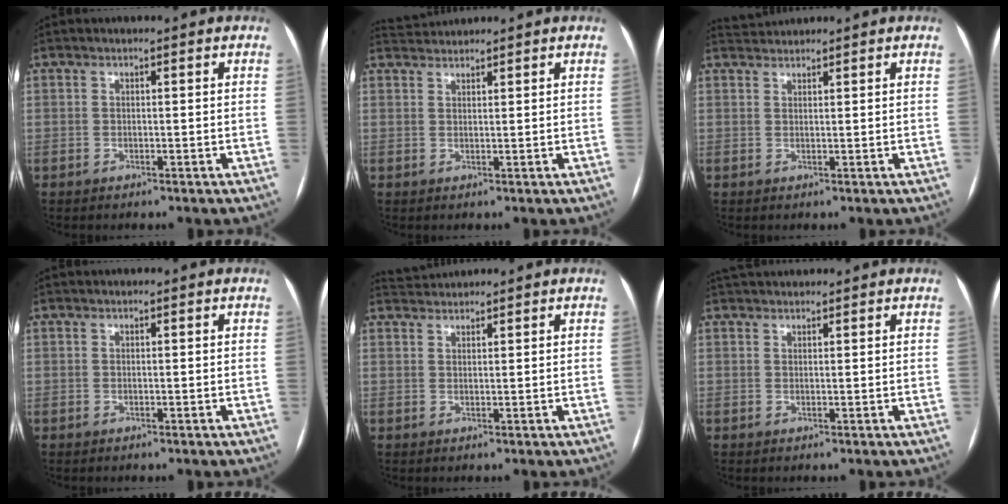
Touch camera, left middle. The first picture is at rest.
{"total": 2.6, "force": [2.6, -0.3, -0.4], "torque": [-0.004, 0.017, 0.055]}
{"total": 2.1, "force": [2.0, -0.2, -0.4], "torque": [-0.004, 0.015, 0.047]}
{"total": 0.0}
{"total": 2.5, "force": [2.5, -0.3, -0.4], "torque": [-0.004, 0.016, 0.053]}
{"total": 3.7, "force": [3.5, 0.4, 0.9], "torque": [-0.013, 0.035, 0.061]}